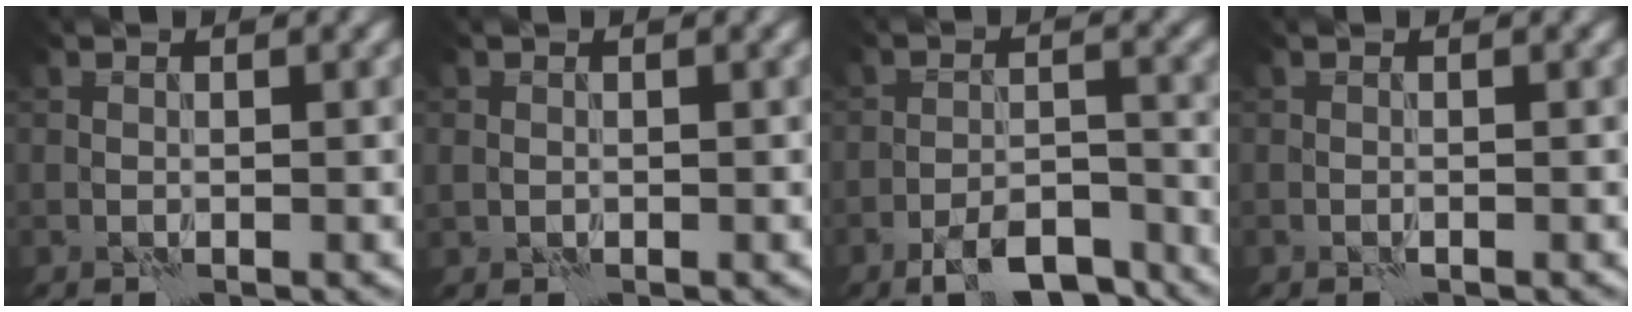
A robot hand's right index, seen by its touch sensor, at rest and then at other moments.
{"total": 0.6, "force": [-0.1, 0.6, 0.2], "torque": [-0.001, -0.002, -0.005]}
{"total": 6.9, "force": [-5.2, 2.1, 4.0], "torque": [-0.059, 0.002, -0.091]}
{"total": 0.0}